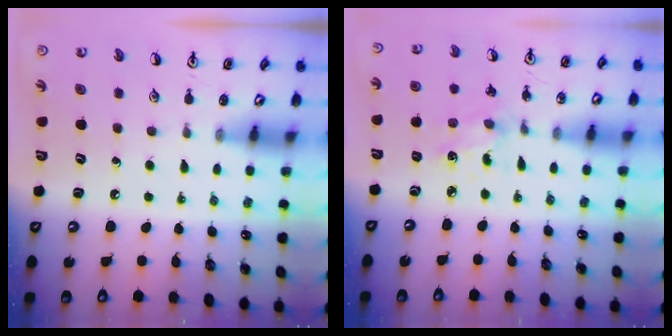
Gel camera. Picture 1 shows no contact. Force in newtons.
{"total": 2.2, "press": 2.2, "slide": 0.5}